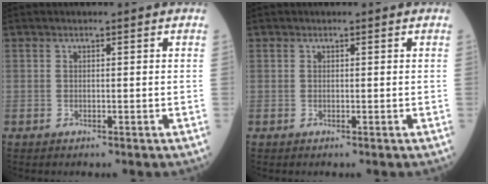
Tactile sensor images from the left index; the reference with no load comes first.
{"total": 0.0}